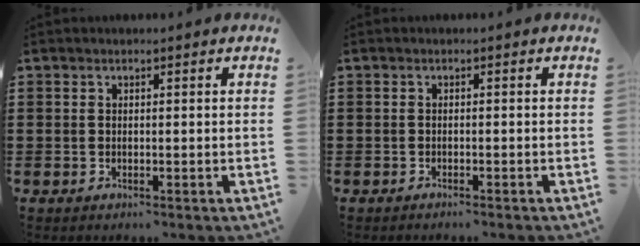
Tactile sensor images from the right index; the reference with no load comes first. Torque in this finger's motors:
{"motor_torque": [-1.06, 1.08, -0.35, -0.04]}